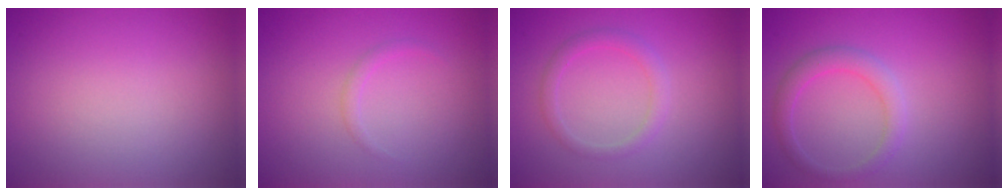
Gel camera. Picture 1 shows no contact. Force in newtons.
{"total": 0.8, "press": 0.7, "slide": 0.1}
{"total": 1.6, "press": 1.6, "slide": 0.0}
{"total": 2.2, "press": 2.2, "slide": 0.1}